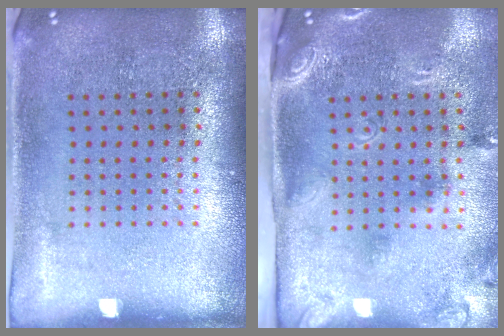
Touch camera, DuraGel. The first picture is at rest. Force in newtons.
{"total": 2.7, "press": 1.8, "slide": 2.1}